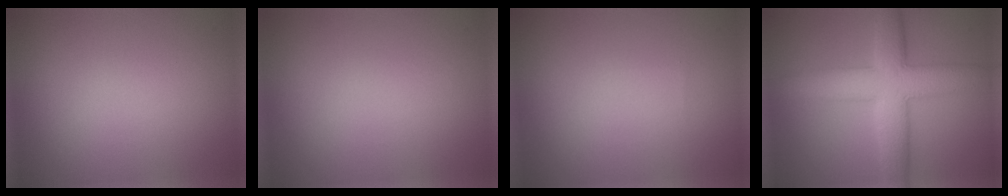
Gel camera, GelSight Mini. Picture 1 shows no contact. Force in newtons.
{"total": 0.0}
{"total": 0.0}
{"total": 7.4, "press": 7.4, "slide": 0.1}